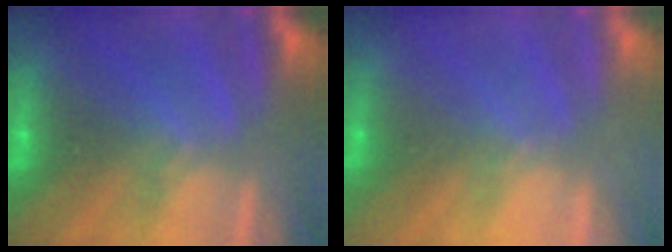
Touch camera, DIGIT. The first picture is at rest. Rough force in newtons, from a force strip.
{"total": 2.3}